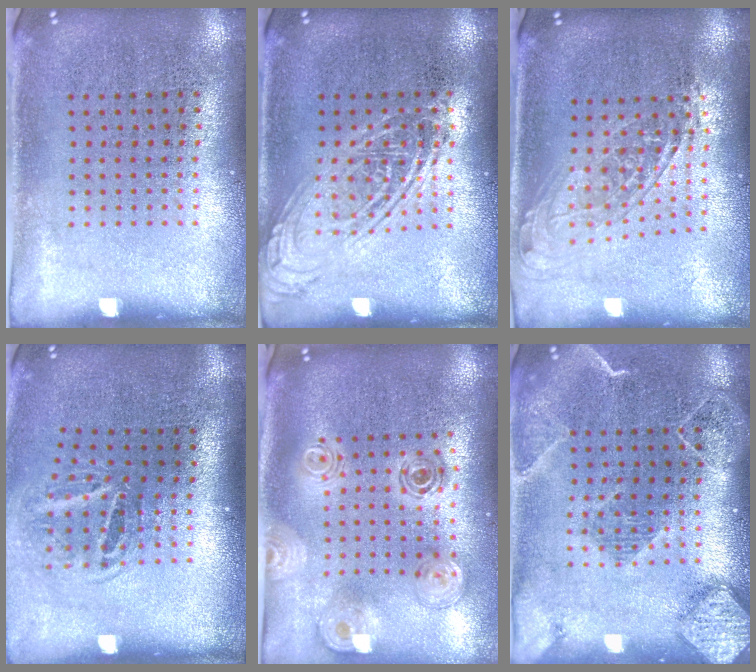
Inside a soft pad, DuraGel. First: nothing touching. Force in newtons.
{"total": 2.5, "press": 2.5, "slide": 0.3}
{"total": 1.6, "press": 1.3, "slide": 1.0}
{"total": 1.8, "press": 1.2, "slide": 1.3}
{"total": 1.5, "press": 1.3, "slide": 0.7}
{"total": 2.2, "press": 2.0, "slide": 1.1}